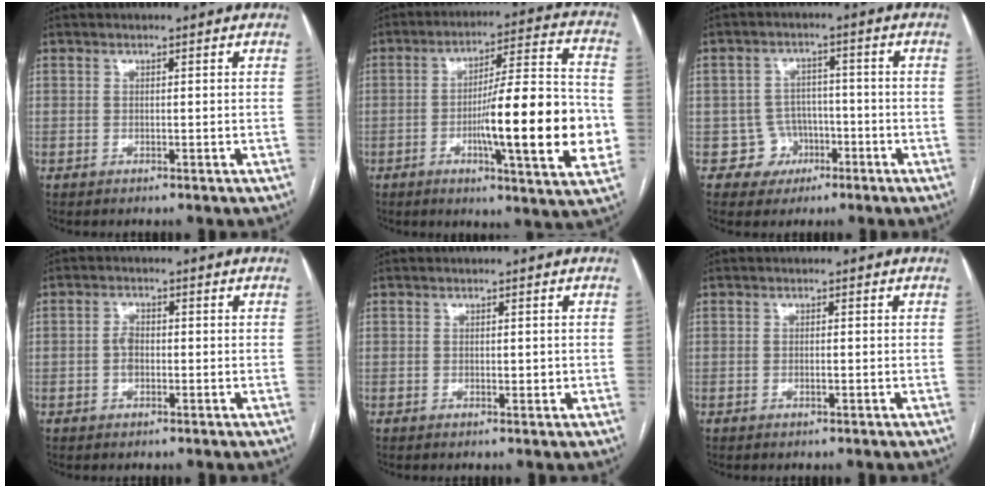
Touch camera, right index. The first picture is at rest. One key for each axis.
{"total": 19.1, "fx": -3.8, "fy": 1.6, "fz": 18.6, "tx": -0.264, "ty": 0.003, "tz": -0.054}
{"total": 5.2, "fx": -2.0, "fy": 4.8, "fz": -0.2, "tx": 0.016, "ty": 0.018, "tz": -0.028}
{"total": 2.1, "fx": -0.4, "fy": 1.4, "fz": 1.6, "tx": -0.031, "ty": 0.005, "tz": -0.010}
{"total": 0.9, "fx": 0.0, "fy": 0.5, "fz": 0.7, "tx": -0.011, "ty": -0.002, "tz": 0.000}
{"total": 0.6, "fx": -0.3, "fy": 0.1, "fz": 0.6, "tx": -0.014, "ty": -0.001, "tz": -0.004}